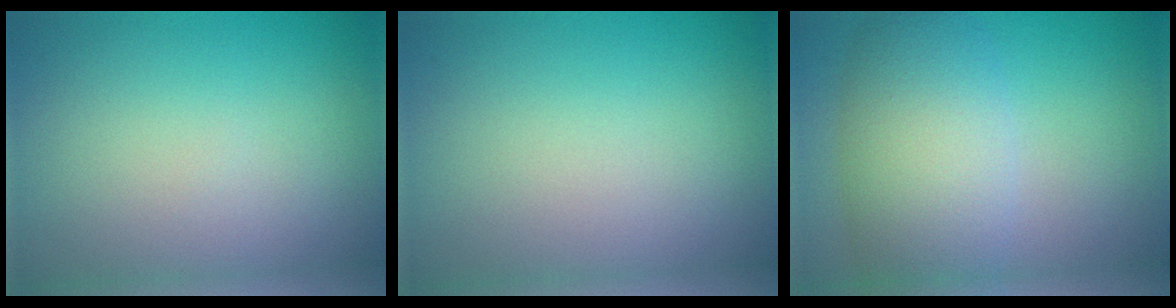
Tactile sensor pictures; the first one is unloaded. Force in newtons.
{"total": 0.0}
{"total": 7.5, "press": 7.5, "slide": 0.4}